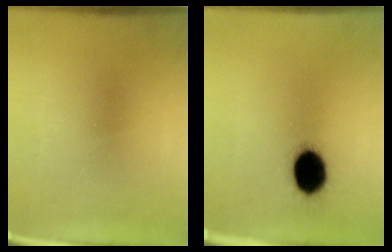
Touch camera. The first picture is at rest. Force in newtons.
{"total": 11.6}